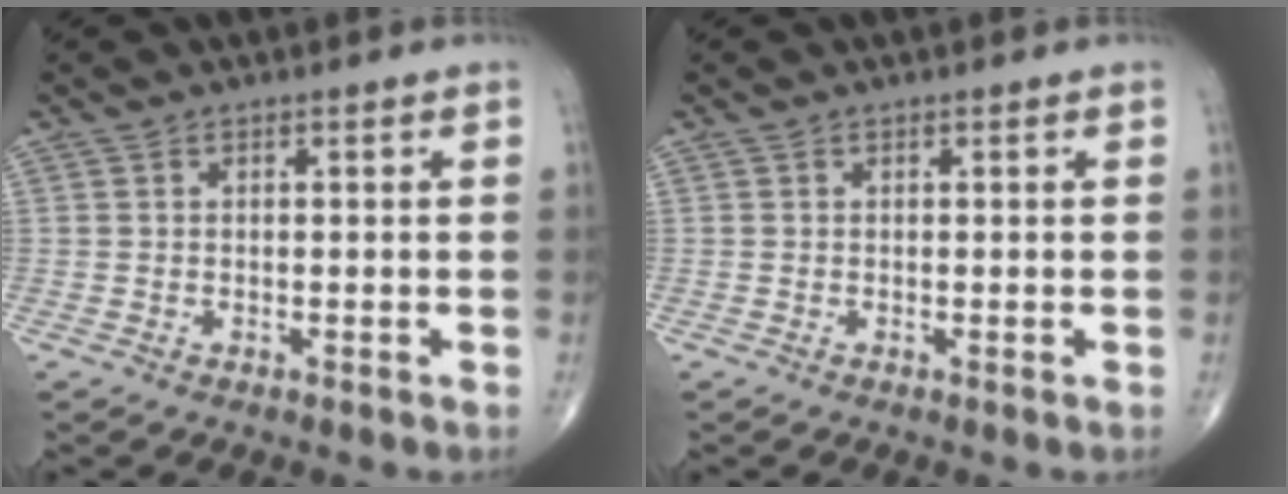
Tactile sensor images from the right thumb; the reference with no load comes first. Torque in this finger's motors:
{"motor_torque": [-0.12, -0.05, -0.17, -0.07, 0.03]}